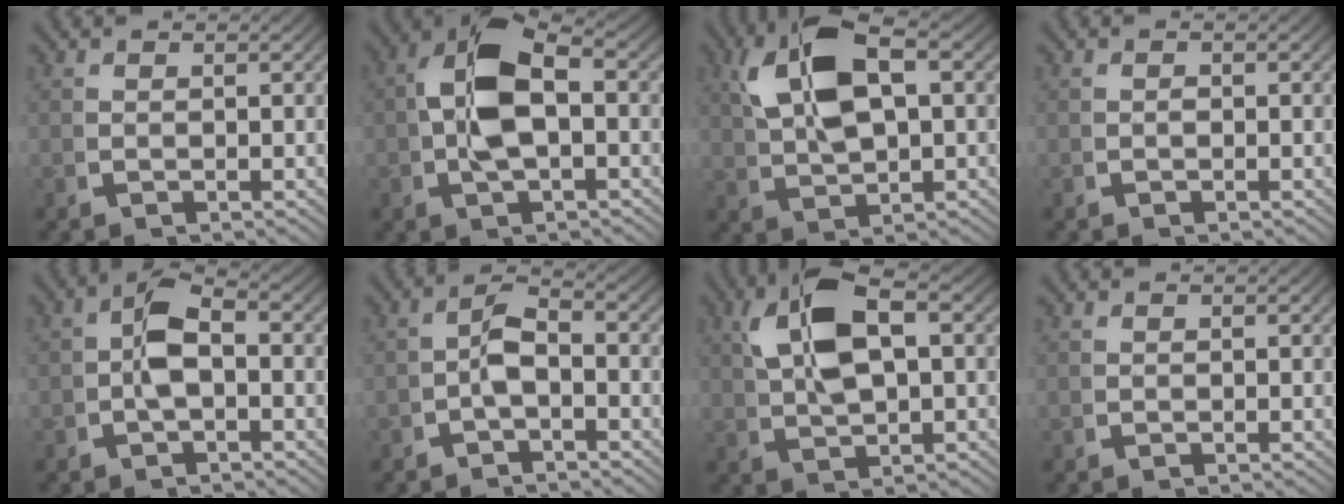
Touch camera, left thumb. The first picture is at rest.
{"total": 9.8, "force": [0.2, 5.9, 7.7], "torque": [-0.156, -0.017, 0.007]}
{"total": 9.4, "force": [2.2, 5.1, 7.6], "torque": [-0.149, -0.011, 0.050]}
{"total": 0.5, "force": [-0.3, 0.3, 0.3], "torque": [-0.002, -0.003, -0.006]}
{"total": 4.7, "force": [-0.6, 2.8, 3.7], "torque": [-0.075, -0.007, -0.012]}
{"total": 3.8, "force": [-1.2, 2.4, 2.8], "torque": [-0.051, -0.009, -0.023]}
{"total": 8.4, "force": [1.8, 4.4, 6.9], "torque": [-0.134, -0.006, 0.041]}
{"total": 0.0}